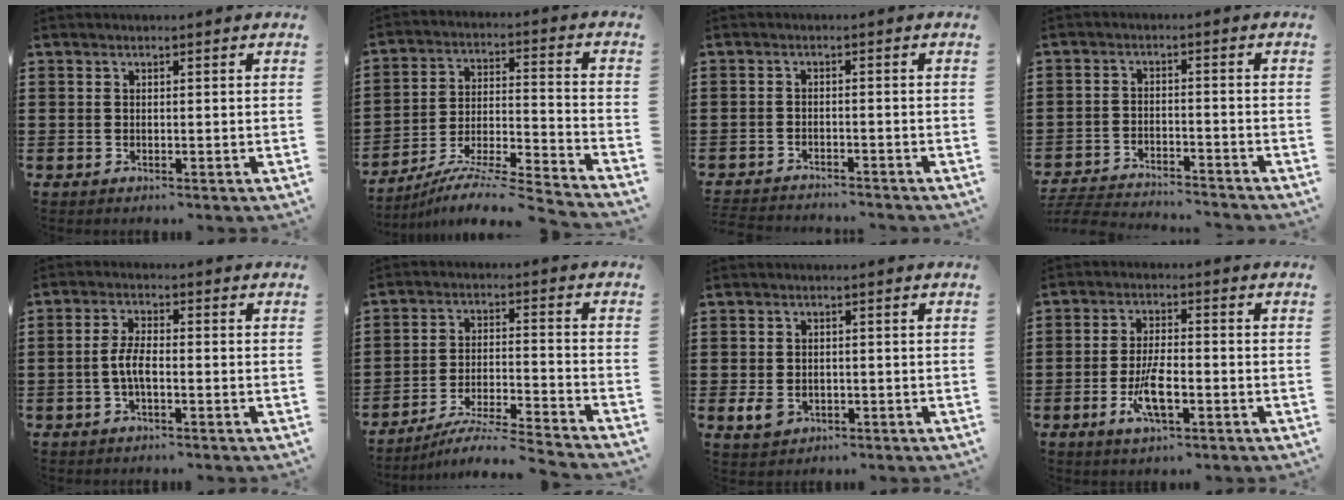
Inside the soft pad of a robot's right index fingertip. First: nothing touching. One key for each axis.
{"total": 7.9, "fx": -7.3, "fy": -0.2, "fz": 3.1, "tx": -0.050, "ty": -0.007, "tz": -0.146}
{"total": 2.2, "fx": -2.2, "fy": -0.1, "fz": -0.1, "tx": -0.004, "ty": -0.002, "tz": -0.046}
{"total": 4.2, "fx": -4.2, "fy": 0.0, "fz": 0.6, "tx": -0.027, "ty": -0.008, "tz": -0.090}
{"total": 3.9, "fx": -1.0, "fy": 1.2, "fz": 3.6, "tx": -0.085, "ty": -0.004, "tz": -0.025}
{"total": 5.5, "fx": -5.1, "fy": -0.5, "fz": 2.0, "tx": -0.041, "ty": -0.017, "tz": -0.102}
{"total": 2.5, "fx": -0.7, "fy": 1.7, "fz": 1.6, "tx": -0.047, "ty": -0.005, "tz": -0.017}
{"total": 6.5, "fx": -2.4, "fy": 2.0, "fz": 5.7, "tx": -0.126, "ty": -0.011, "tz": -0.048}